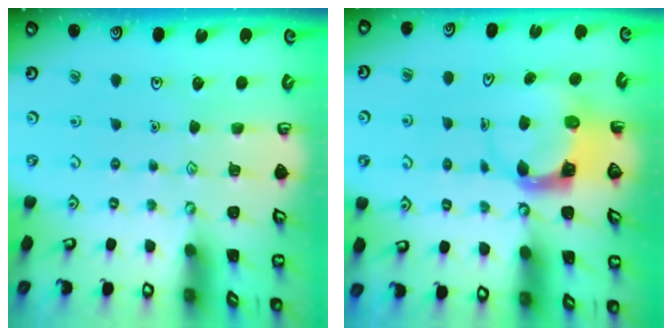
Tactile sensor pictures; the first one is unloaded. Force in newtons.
{"total": 3.7, "press": 3.6, "slide": 0.5}